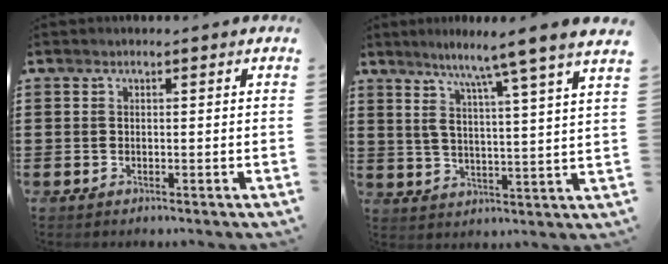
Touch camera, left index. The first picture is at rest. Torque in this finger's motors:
{"motor_torque": [1.98, -0.15, 0.99, 0.21]}